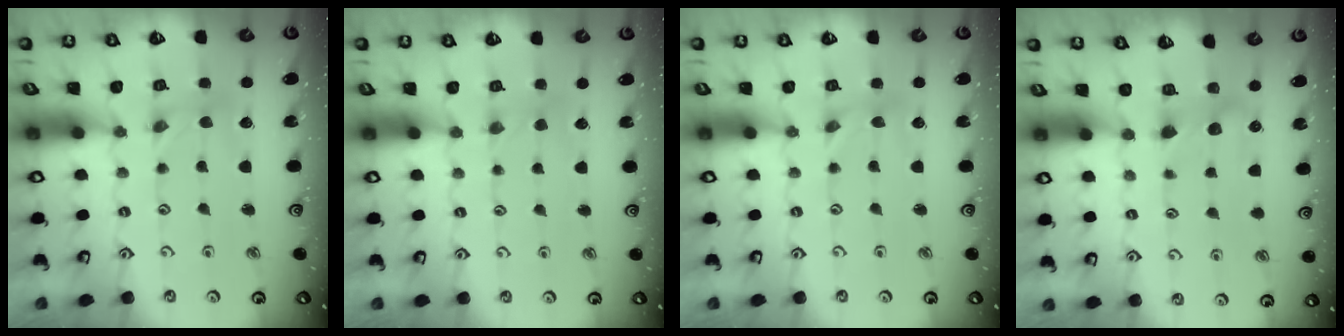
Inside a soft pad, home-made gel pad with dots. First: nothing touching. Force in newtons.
{"total": 2.2, "press": 2.2, "slide": 0.4}
{"total": 0.0}
{"total": 5.3, "press": 5.2, "slide": 0.3}